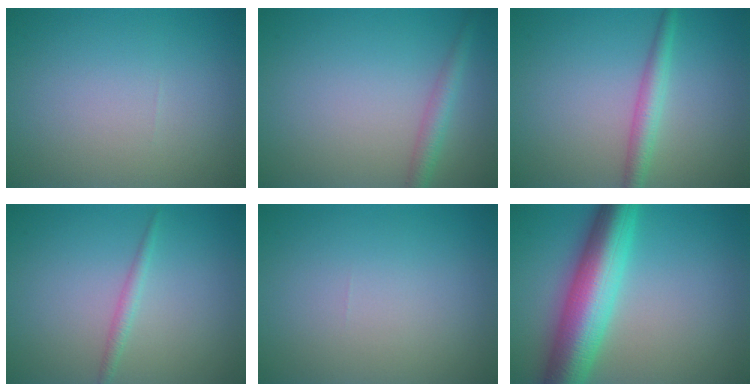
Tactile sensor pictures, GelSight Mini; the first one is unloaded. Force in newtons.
{"total": 2.2, "press": 2.2, "slide": 0.1}
{"total": 2.4, "press": 2.4, "slide": 0.0}
{"total": 1.1, "press": 1.1, "slide": 0.0}
{"total": 0.0}
{"total": 9.3, "press": 9.3, "slide": 0.1}